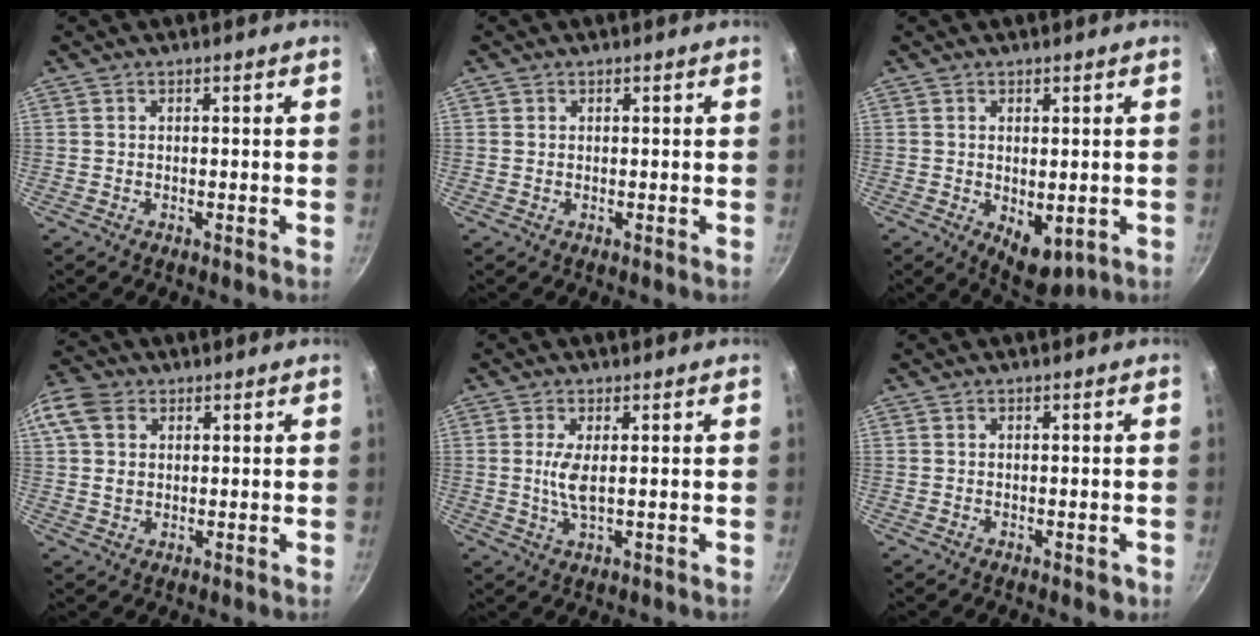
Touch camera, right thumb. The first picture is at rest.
{"total": 0.5, "force": [0.2, 0.5, 0.0], "torque": [0.002, 0.000, 0.001]}
{"total": 6.4, "force": [-0.8, 3.8, 5.2], "torque": [-0.059, -0.013, 0.003]}
{"total": 8.4, "force": [2.6, 6.4, 4.9], "torque": [-0.093, 0.002, 0.039]}
{"total": 4.2, "force": [0.5, 1.3, 4.0], "torque": [-0.089, -0.004, 0.012]}
{"total": 1.6, "force": [-0.6, 0.8, 1.2], "torque": [-0.014, 0.000, -0.007]}